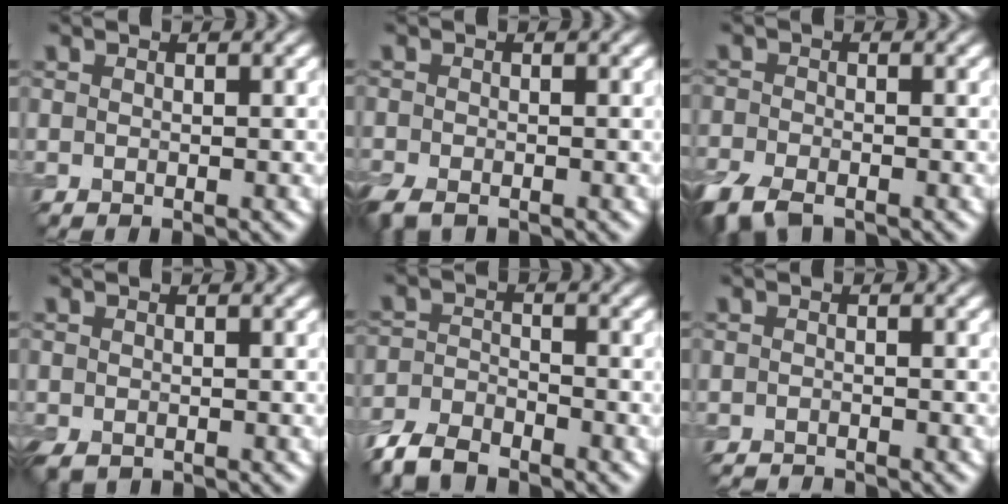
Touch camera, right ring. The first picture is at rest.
{"total": 3.2, "force": [-2.4, 1.5, 1.5], "torque": [-0.033, -0.013, -0.053]}
{"total": 5.4, "force": [-3.9, 2.5, 2.8], "torque": [-0.059, -0.022, -0.079]}
{"total": 1.6, "force": [-1.1, 0.8, 0.7], "torque": [-0.017, -0.009, -0.024]}
{"total": 4.7, "force": [-4.0, 1.7, 1.8], "torque": [-0.036, -0.006, -0.086]}
{"total": 1.9, "force": [-1.9, 0.2, 0.3], "torque": [-0.002, -0.008, -0.034]}